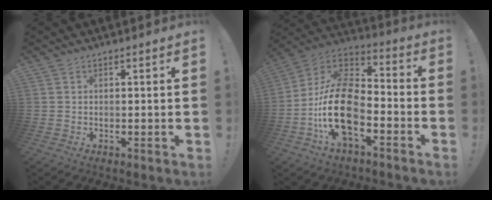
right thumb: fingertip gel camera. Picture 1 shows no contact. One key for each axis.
{"total": 21.0, "fx": -7.4, "fy": 11.8, "fz": 15.7, "tx": -0.311, "ty": 0.041, "tz": -0.118}